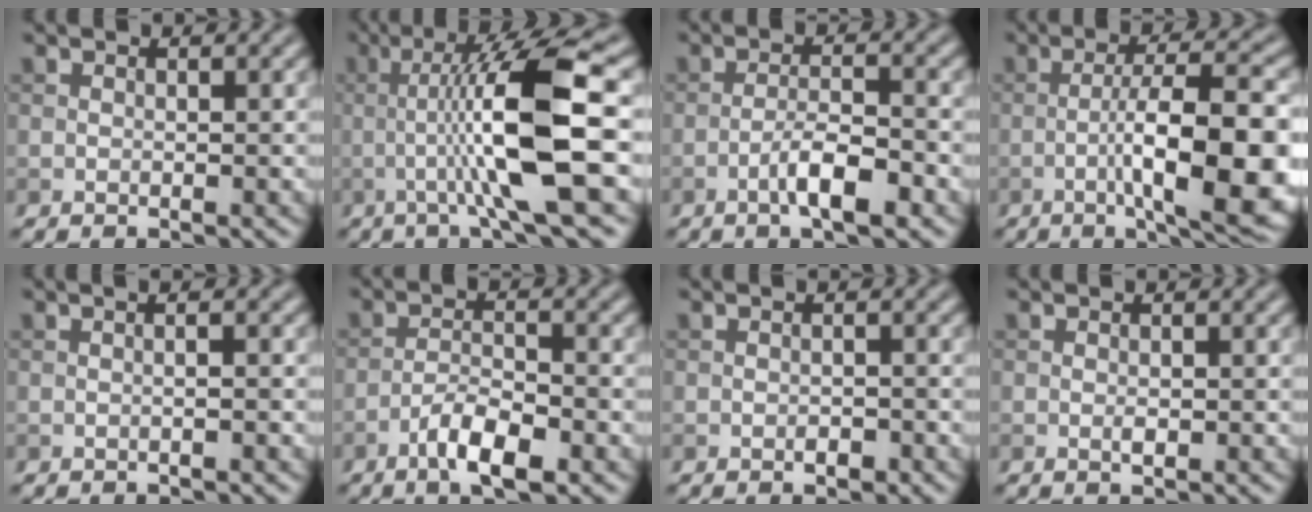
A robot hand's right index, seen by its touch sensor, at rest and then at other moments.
{"total": 9.2, "force": [-1.2, 1.0, 9.1], "torque": [-0.148, 0.010, -0.020]}
{"total": 4.1, "force": [-2.1, 0.9, 3.4], "torque": [-0.062, 0.008, -0.042]}
{"total": 11.4, "force": [-3.1, 2.7, 10.6], "torque": [-0.161, 0.003, -0.044]}
{"total": 2.0, "force": [0.4, 0.9, 1.8], "torque": [-0.002, 0.000, -0.012]}
{"total": 4.6, "force": [-2.7, 1.2, 3.5], "torque": [-0.064, 0.005, -0.051]}
{"total": 1.0, "force": [-0.5, 0.4, 0.7], "torque": [-0.009, 0.001, -0.008]}
{"total": 0.7, "force": [-0.1, 0.3, 0.6], "torque": [-0.013, -0.001, -0.002]}